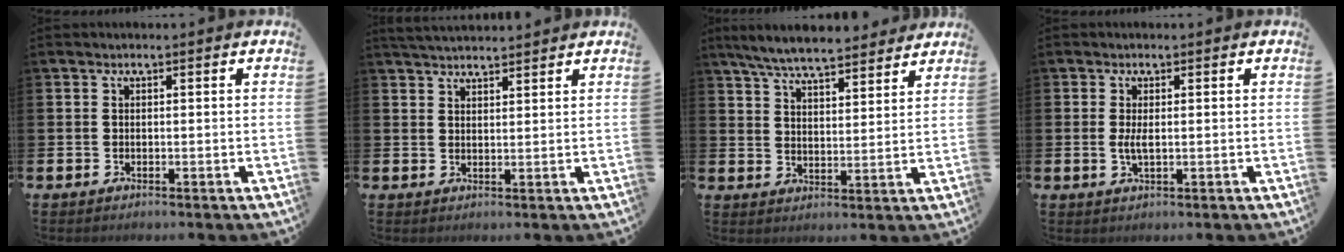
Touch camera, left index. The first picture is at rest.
{"total": 3.3, "force": [3.3, 0.3, 0.4], "torque": [-0.012, -0.013, 0.061]}
{"total": 7.1, "force": [6.8, 0.9, 2.1], "torque": [-0.068, -0.032, 0.123]}
{"total": 1.7, "force": [0.1, 0.5, 1.6], "torque": [-0.028, 0.001, 0.000]}